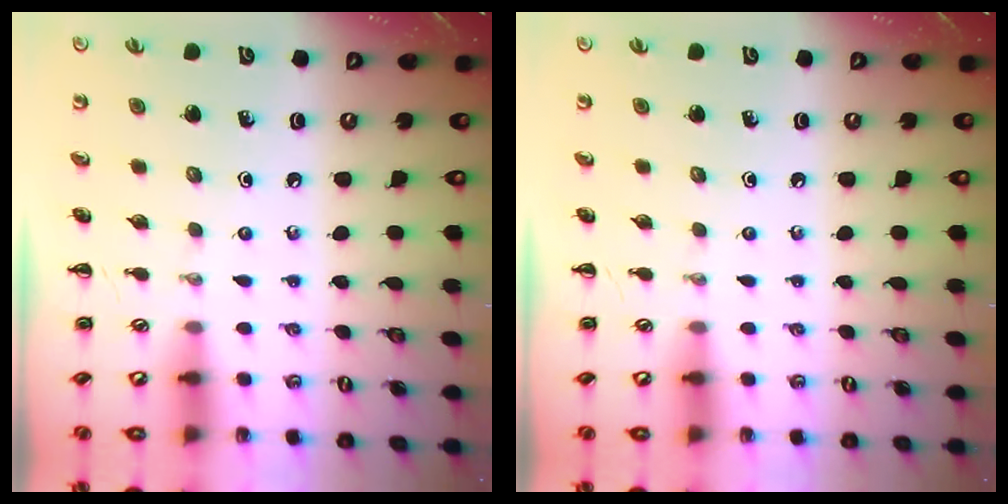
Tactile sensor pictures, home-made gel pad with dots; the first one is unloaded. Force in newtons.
{"total": 0.0}